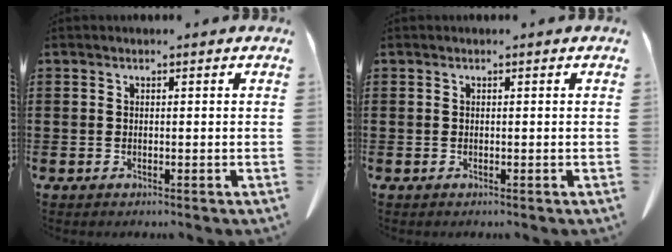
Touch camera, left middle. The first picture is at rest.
{"total": 0.0}